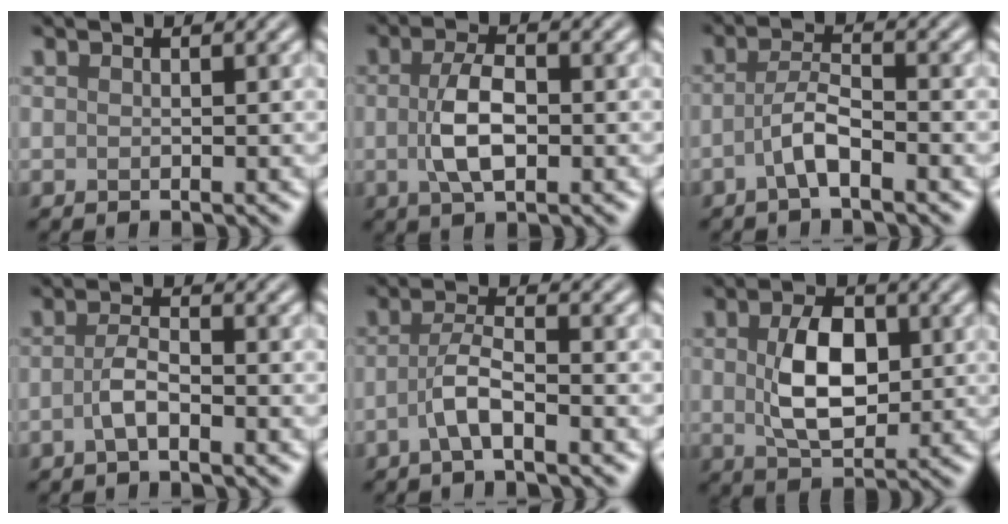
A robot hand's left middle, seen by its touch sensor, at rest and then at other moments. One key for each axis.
{"total": 4.3, "fx": -0.3, "fy": 2.0, "fz": 3.8, "tx": -0.080, "ty": 0.002, "tz": -0.006}
{"total": 2.9, "fx": -1.3, "fy": 0.7, "fz": 2.5, "tx": -0.049, "ty": 0.008, "tz": -0.032}
{"total": 2.1, "fx": -0.9, "fy": 0.7, "fz": 1.8, "tx": -0.038, "ty": 0.004, "tz": -0.021}
{"total": 3.0, "fx": -1.3, "fy": 0.7, "fz": 2.7, "tx": -0.053, "ty": 0.008, "tz": -0.031}
{"total": 6.3, "fx": 0.5, "fy": 3.8, "fz": 5.0, "tx": -0.099, "ty": 0.000, "tz": 0.012}